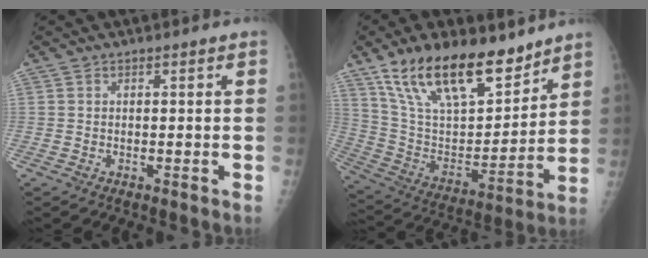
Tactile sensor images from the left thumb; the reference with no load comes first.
{"total": 23.0, "force": [15.8, 9.8, 13.5], "torque": [-0.199, -0.060, 0.288]}